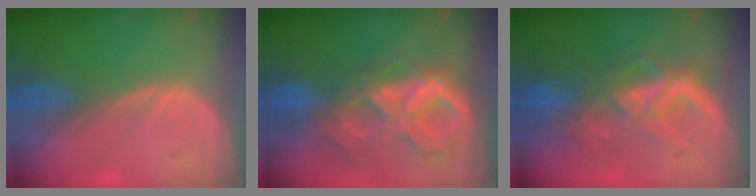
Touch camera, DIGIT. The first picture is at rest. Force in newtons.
{"total": 10.6, "press": 9.0, "slide": 5.7}
{"total": 8.8, "press": 7.6, "slide": 4.4}